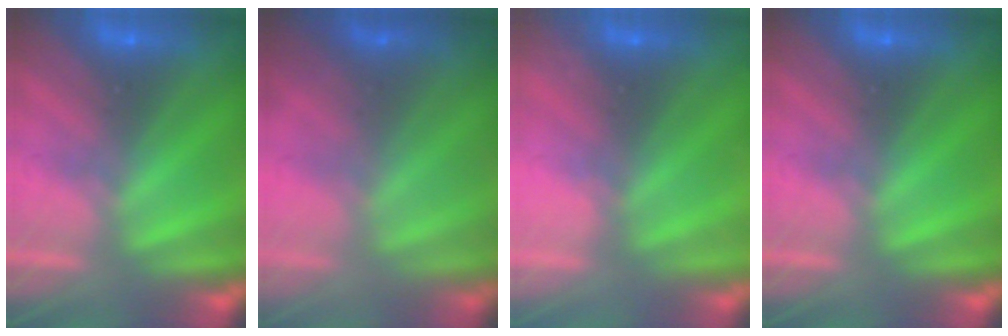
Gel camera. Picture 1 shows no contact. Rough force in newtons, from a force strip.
{"total": 1.1}
{"total": 2.2}
{"total": 0.0}